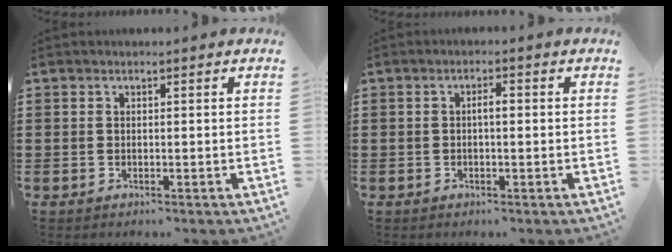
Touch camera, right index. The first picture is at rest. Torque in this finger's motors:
{"motor_torque": [0.69, -0.40, 0.06, 0.06]}